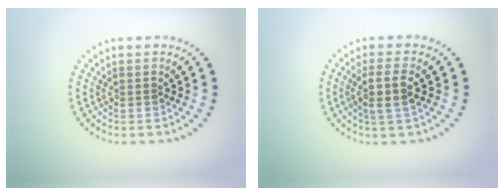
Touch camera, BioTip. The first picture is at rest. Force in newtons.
{"total": 2.9, "press": 2.6, "slide": 1.1}